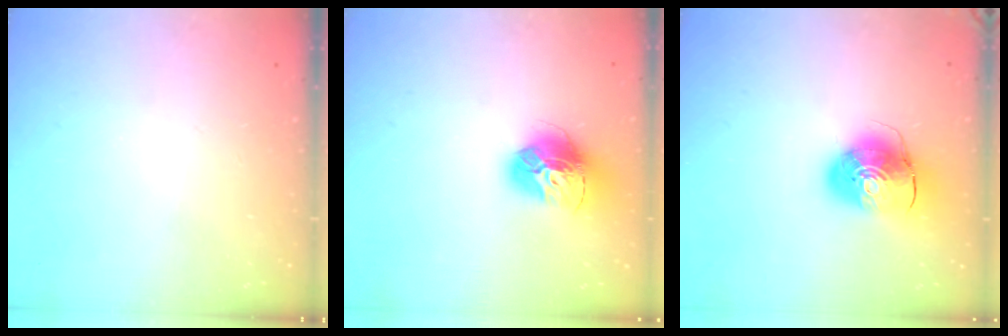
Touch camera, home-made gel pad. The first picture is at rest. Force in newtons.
{"total": 15.5, "press": 15.4, "slide": 1.7}
{"total": 10.9, "press": 10.7, "slide": 1.6}